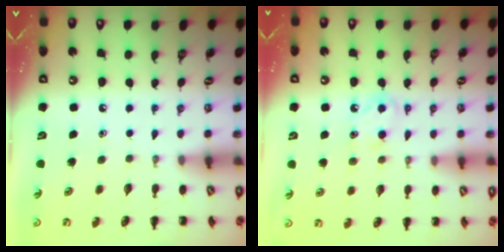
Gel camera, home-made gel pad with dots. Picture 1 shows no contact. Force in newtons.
{"total": 5.1, "press": 4.8, "slide": 1.6}